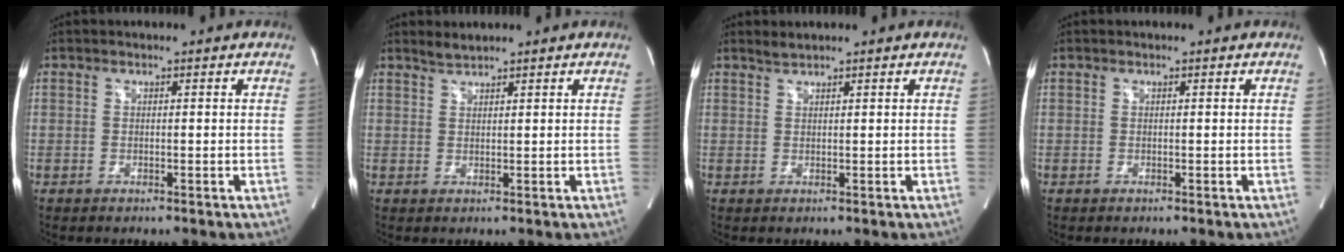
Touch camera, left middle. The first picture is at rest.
{"total": 1.5, "force": [1.5, -0.1, 0.2], "torque": [-0.006, 0.005, 0.033]}
{"total": 1.0, "force": [1.0, -0.1, 0.1], "torque": [-0.007, 0.005, 0.025]}
{"total": 0.0}